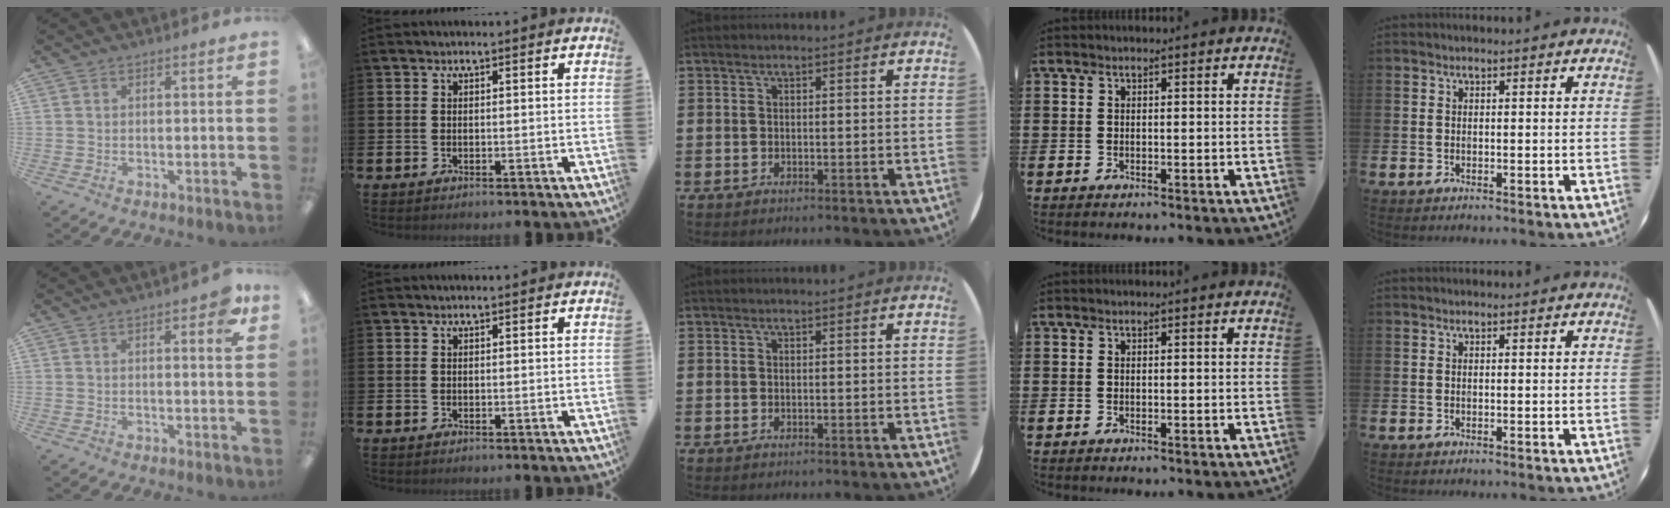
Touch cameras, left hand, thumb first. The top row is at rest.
{"thumb": {"total": 5.3, "force": [2.6, 1.5, 4.3], "torque": [-0.057, -0.007, 0.038]}}